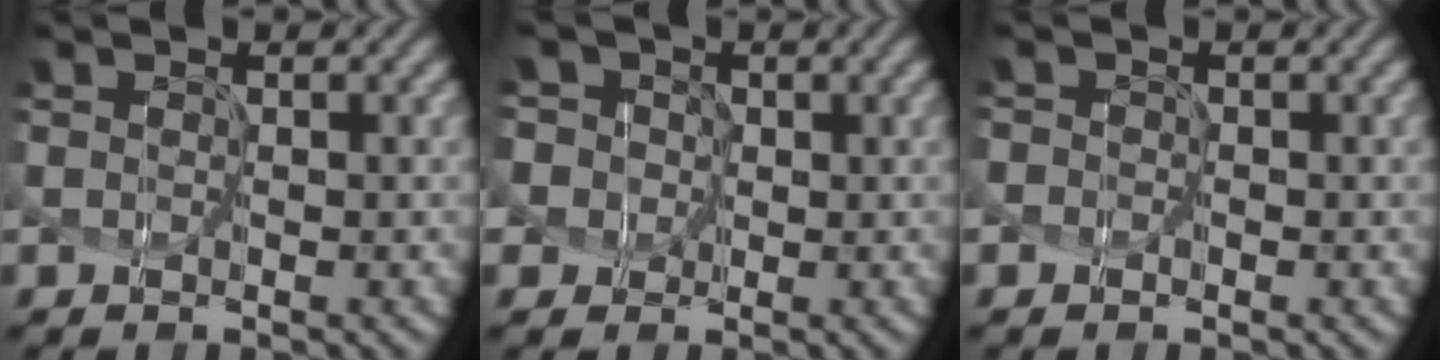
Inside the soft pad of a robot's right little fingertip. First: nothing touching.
{"total": 6.3, "force": [0.4, 5.8, 2.3], "torque": [-0.057, 0.040, -0.041]}
{"total": 1.1, "force": [-0.3, 1.0, 0.3], "torque": [0.007, 0.009, -0.016]}